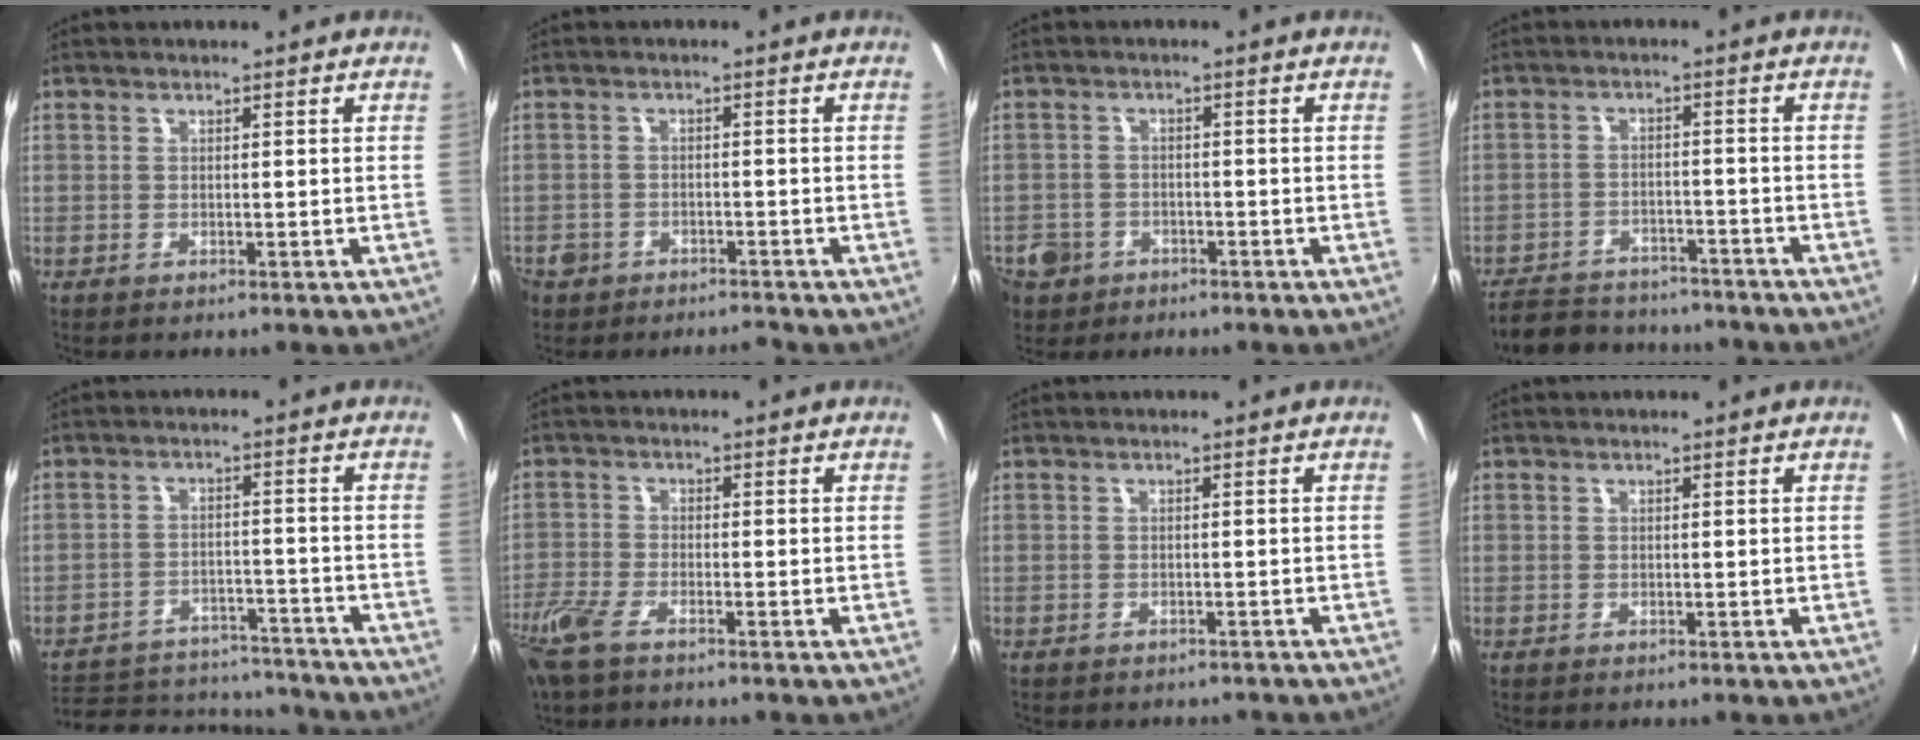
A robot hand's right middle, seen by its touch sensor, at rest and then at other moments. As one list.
[{"total": 4.7, "force": [-3.4, 3.1, 1.0], "torque": [-0.042, 0.000, -0.061]}, {"total": 7.6, "force": [-3.7, 6.3, 2.3], "torque": [-0.078, 0.006, -0.055]}, {"total": 14.9, "force": [-12.9, 5.4, 5.3], "torque": [-0.130, -0.003, -0.187]}, {"total": 19.4, "force": [-16.4, 7.8, 6.9], "torque": [-0.159, 0.016, -0.210]}, {"total": 7.0, "force": [-5.0, 2.3, 4.3], "torque": [-0.115, -0.019, -0.105]}, {"total": 2.9, "force": [-2.6, 1.0, 0.8], "torque": [-0.018, -0.012, -0.031]}, {"total": 0.0}]